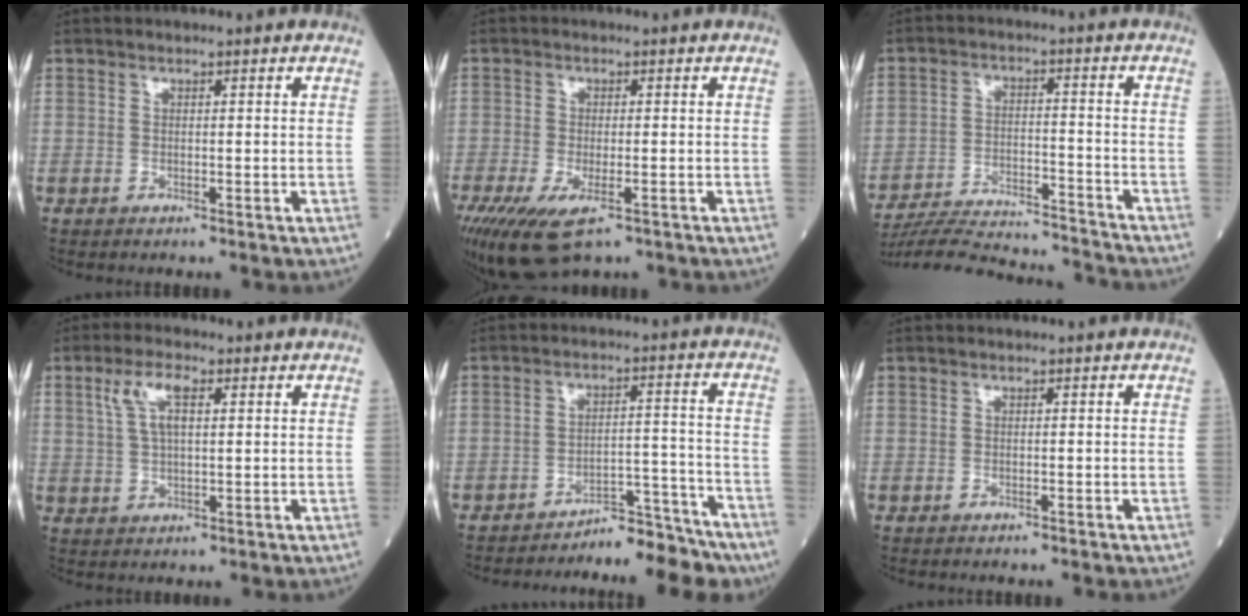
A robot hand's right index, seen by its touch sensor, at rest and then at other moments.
{"total": 1.1, "force": [-0.6, 0.3, 0.9], "torque": [-0.016, -0.003, -0.008]}
{"total": 16.9, "force": [-16.4, 1.2, 3.8], "torque": [-0.077, -0.001, -0.245]}
{"total": 5.5, "force": [2.1, 1.8, 4.8], "torque": [-0.104, 0.013, 0.045]}
{"total": 8.7, "force": [-8.2, 1.8, 2.2], "torque": [-0.008, 0.036, -0.126]}
{"total": 0.0}